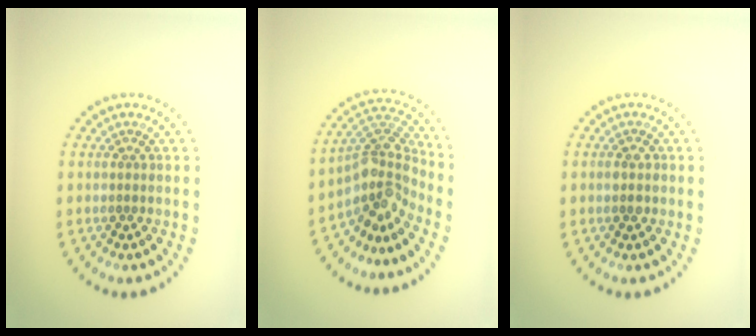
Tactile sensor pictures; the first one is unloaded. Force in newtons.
{"total": 4.6, "press": 3.3, "slide": 3.3}
{"total": 1.6, "press": 1.6, "slide": 0.1}